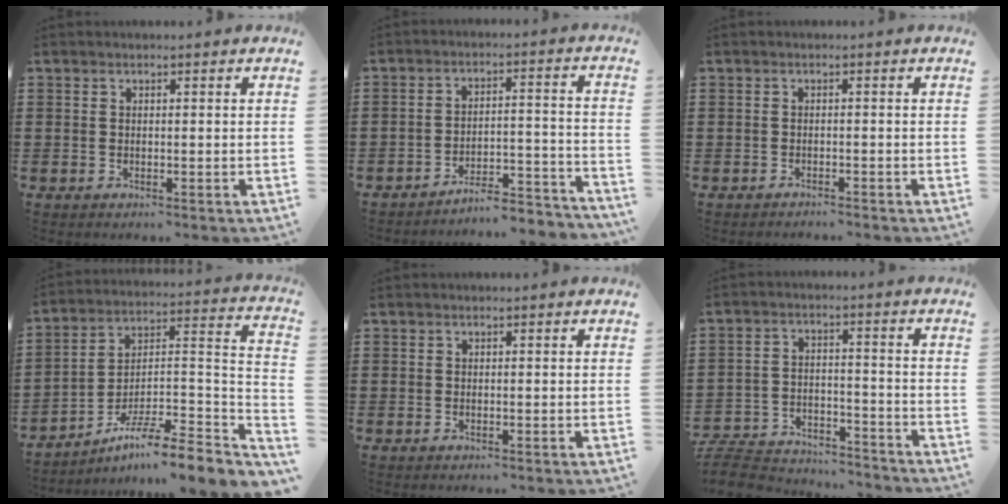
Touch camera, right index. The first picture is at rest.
{"total": 5.3, "force": [-5.1, 0.2, 1.5], "torque": [-0.026, 0.002, -0.103]}
{"total": 0.9, "force": [-0.9, 0.0, 0.1], "torque": [-0.004, 0.001, -0.019]}
{"total": 8.6, "force": [-6.7, 0.9, 5.3], "torque": [-0.085, -0.004, -0.134]}
{"total": 0.0}
{"total": 7.2, "force": [-7.0, 1.2, 1.5], "torque": [-0.036, 0.011, -0.138]}